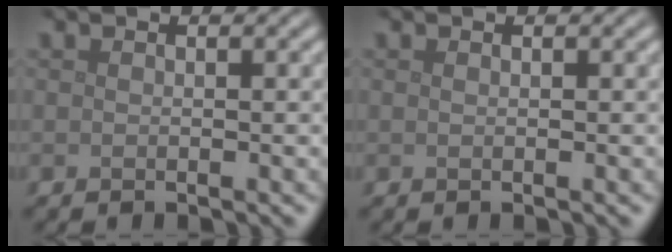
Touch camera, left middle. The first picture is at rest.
{"total": 0.0}